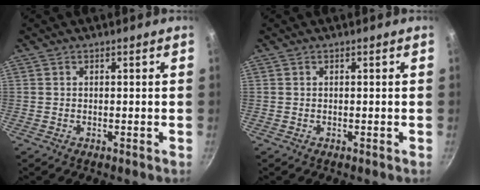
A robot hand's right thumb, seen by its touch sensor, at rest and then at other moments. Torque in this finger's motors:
{"motor_torque": [-0.01, 0.01, 0.10, 0.09, 0.00]}